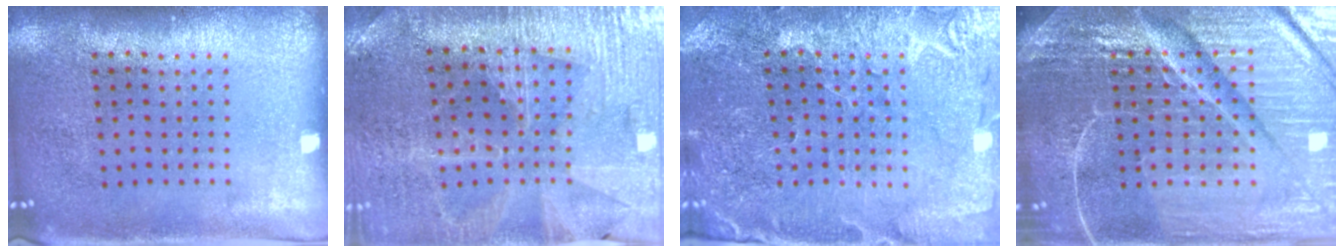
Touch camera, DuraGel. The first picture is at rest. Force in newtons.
{"total": 2.3, "press": 2.3, "slide": 0.5}
{"total": 1.3, "press": 1.2, "slide": 0.2}
{"total": 6.8, "press": 6.0, "slide": 3.1}